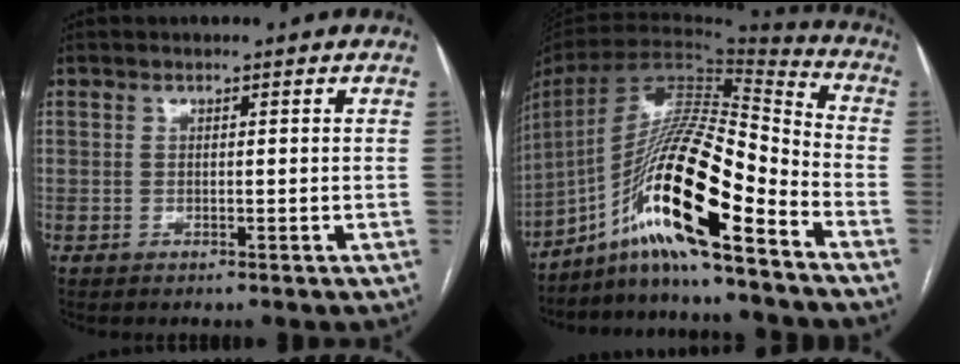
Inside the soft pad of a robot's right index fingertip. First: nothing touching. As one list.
[{"total": 18.8, "force": [-10.8, 1.5, 15.3], "torque": [-0.301, 0.000, -0.198]}]